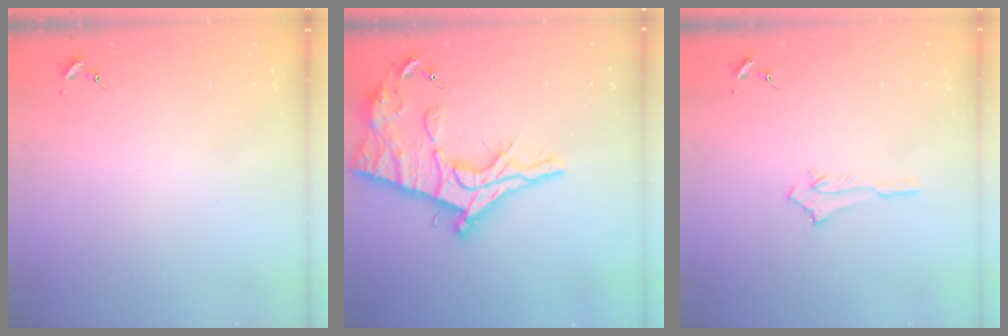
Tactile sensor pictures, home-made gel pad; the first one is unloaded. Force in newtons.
{"total": 21.9, "press": 21.8, "slide": 2.0}
{"total": 2.5, "press": 2.5, "slide": 0.4}